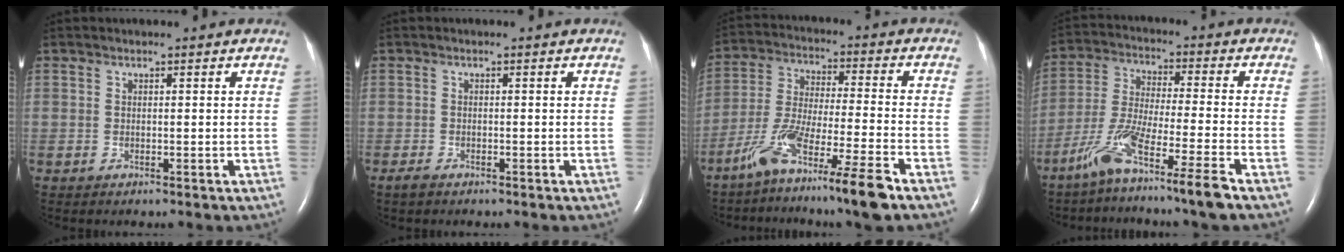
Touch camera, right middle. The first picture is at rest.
{"total": 1.1, "force": [-0.9, 0.4, 0.6], "torque": [-0.019, -0.003, -0.016]}
{"total": 13.9, "force": [-9.3, -0.5, 10.4], "torque": [-0.207, -0.032, -0.168]}
{"total": 11.7, "force": [-8.0, -1.5, 8.4], "torque": [-0.168, -0.032, -0.150]}